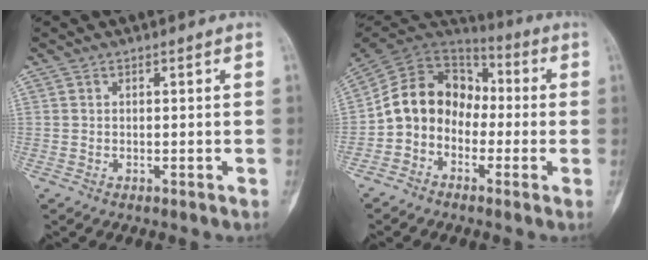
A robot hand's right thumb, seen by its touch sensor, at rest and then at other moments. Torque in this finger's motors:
{"motor_torque": [0.55, 0.56, 1.31, -0.41, 0.11]}